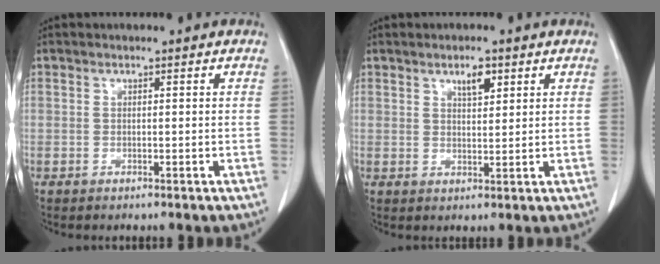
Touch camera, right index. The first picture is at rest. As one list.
[{"total": 3.1, "force": [1.8, 1.1, 2.3], "torque": [-0.039, -0.002, 0.032]}]